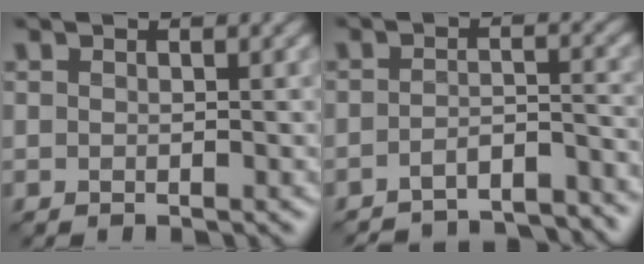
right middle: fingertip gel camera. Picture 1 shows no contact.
{"total": 7.0, "force": [-6.6, 1.0, 2.0], "torque": [-0.035, -0.006, -0.096]}